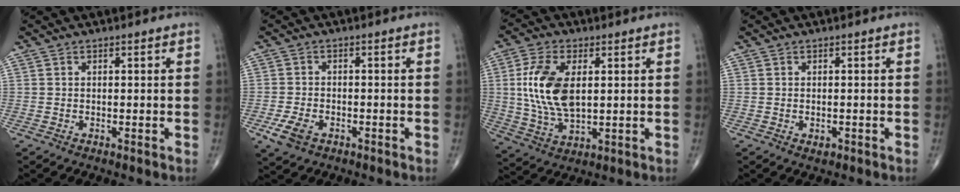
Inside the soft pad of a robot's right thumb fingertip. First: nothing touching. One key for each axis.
{"total": 4.9, "fx": -2.3, "fy": 3.0, "fz": 3.2, "tx": -0.068, "ty": 0.004, "tz": -0.040}
{"total": 13.7, "fx": 2.1, "fy": 7.4, "fz": 11.4, "tx": -0.225, "ty": -0.006, "tz": 0.043}
{"total": 1.3, "fx": -0.5, "fy": 0.9, "fz": 0.9, "tx": -0.012, "ty": -0.001, "tz": -0.004}